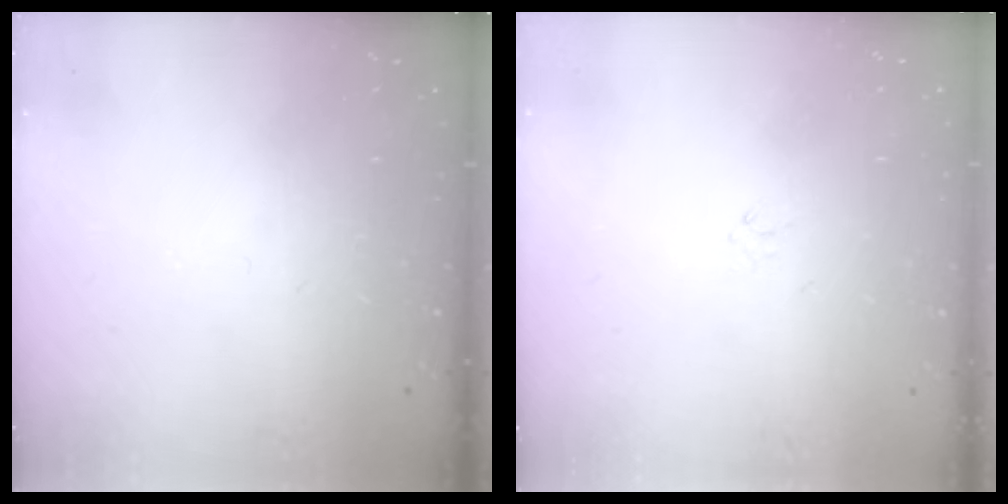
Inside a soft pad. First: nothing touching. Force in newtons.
{"total": 0.0}